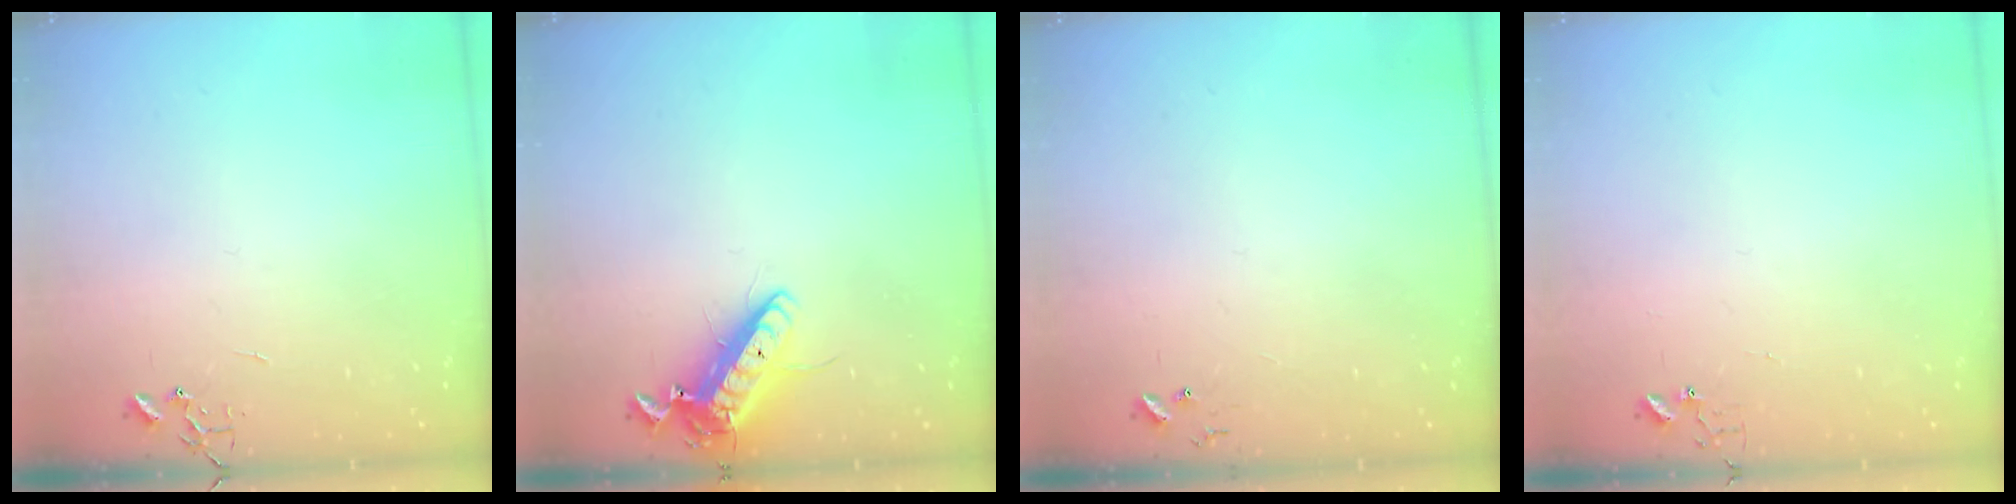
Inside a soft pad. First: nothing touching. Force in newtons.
{"total": 14.5, "press": 14.2, "slide": 2.9}
{"total": 4.7, "press": 4.7, "slide": 0.4}
{"total": 5.0, "press": 5.0, "slide": 0.3}